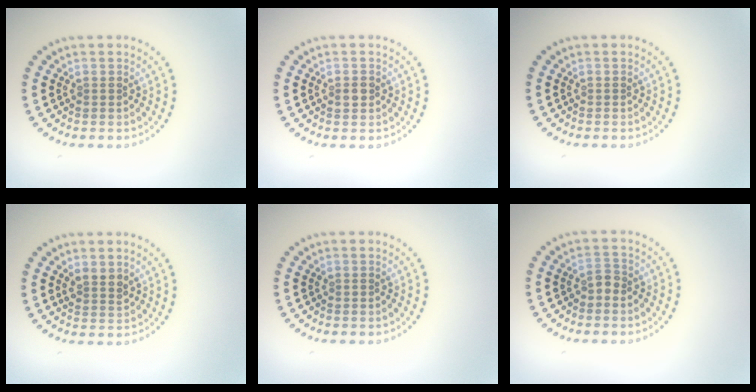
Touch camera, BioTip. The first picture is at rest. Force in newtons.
{"total": 1.1, "press": 1.1, "slide": 0.2}
{"total": 0.0}
{"total": 1.6, "press": 1.4, "slide": 0.8}
{"total": 0.0}
{"total": 1.0, "press": 0.8, "slide": 0.5}